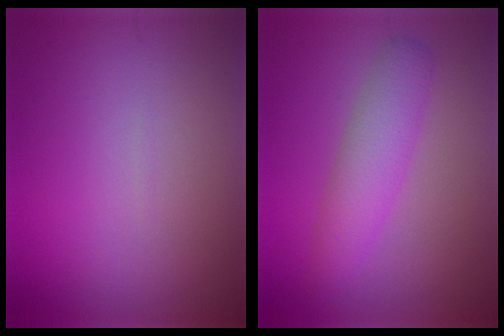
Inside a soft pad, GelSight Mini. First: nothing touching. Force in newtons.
{"total": 3.5, "press": 3.5, "slide": 0.0}